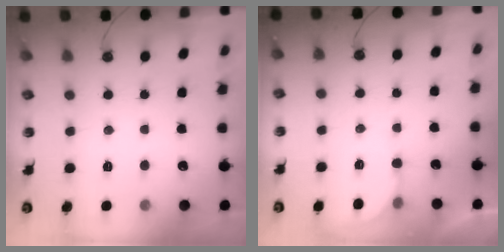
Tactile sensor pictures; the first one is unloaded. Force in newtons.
{"total": 2.6, "press": 2.6, "slide": 0.2}